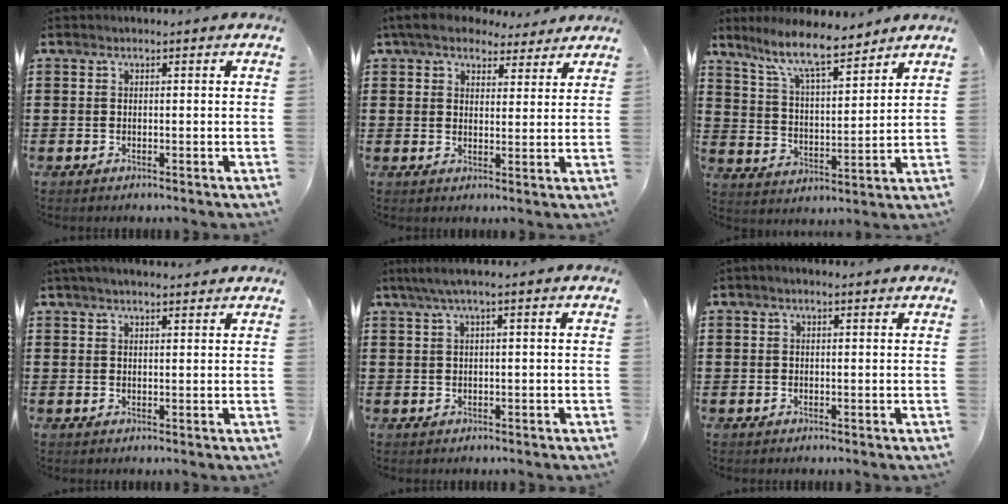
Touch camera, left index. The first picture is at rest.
{"total": 5.9, "force": [5.0, 2.4, 2.2], "torque": [-0.062, -0.003, 0.092]}
{"total": 9.0, "force": [7.6, 1.2, 4.7], "torque": [-0.115, -0.030, 0.135]}
{"total": 2.1, "force": [1.9, 0.3, 0.9], "torque": [-0.020, 0.004, 0.035]}
{"total": 2.2, "force": [0.5, 0.0, 2.2], "torque": [-0.046, -0.005, 0.005]}
{"total": 0.7, "force": [0.3, 0.2, 0.6], "torque": [-0.011, 0.003, 0.004]}